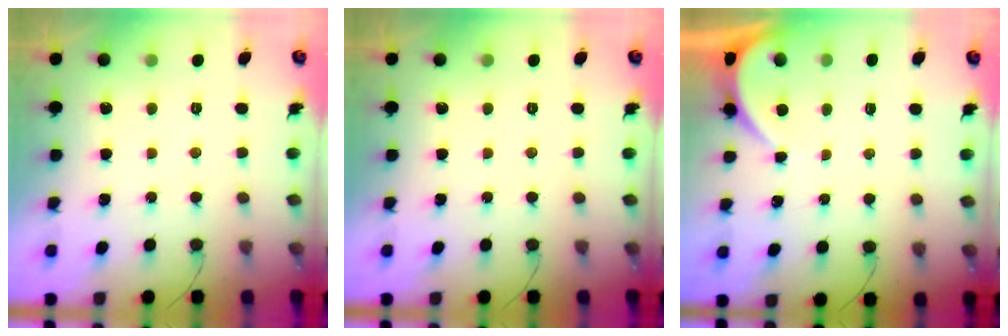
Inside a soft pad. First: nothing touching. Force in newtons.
{"total": 0.0}
{"total": 2.6, "press": 2.6, "slide": 0.2}